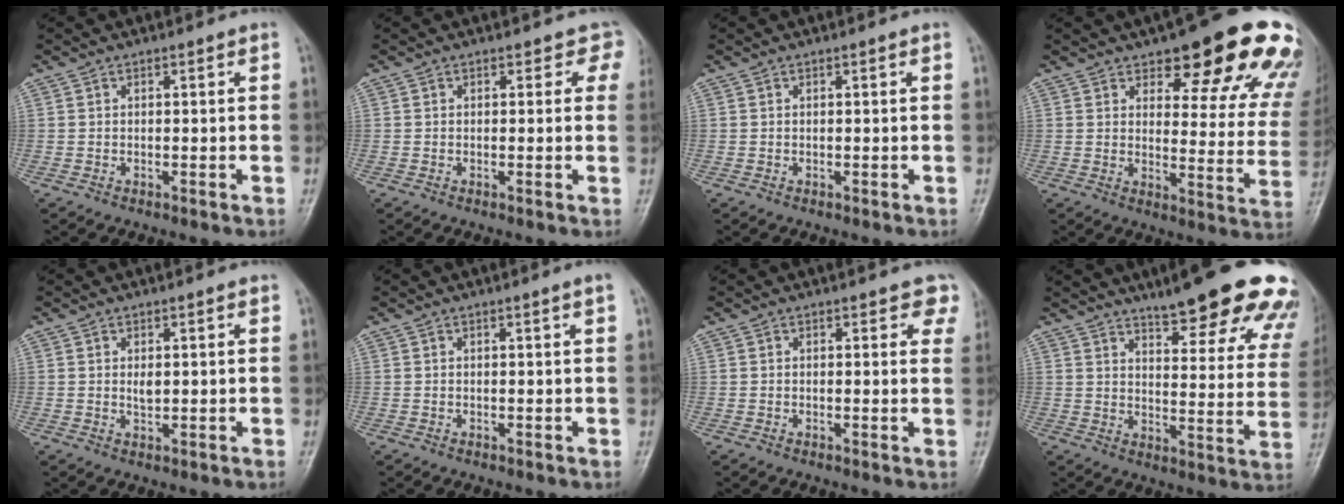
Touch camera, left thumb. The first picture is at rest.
{"total": 2.9, "force": [1.8, 2.0, 0.8], "torque": [0.024, -0.007, -0.001]}
{"total": 0.0}
{"total": 21.3, "force": [14.2, 7.7, 13.8], "torque": [-0.115, -0.068, 0.168]}
{"total": 2.0, "force": [0.6, 1.0, 1.6], "torque": [-0.023, -0.005, 0.011]}
{"total": 0.9, "force": [0.5, -0.3, 0.7], "torque": [-0.018, -0.004, 0.009]}
{"total": 4.0, "force": [2.7, 1.9, 2.3], "torque": [0.008, -0.007, 0.020]}
{"total": 23.7, "force": [17.8, 5.4, 14.7], "torque": [-0.153, -0.086, 0.218]}